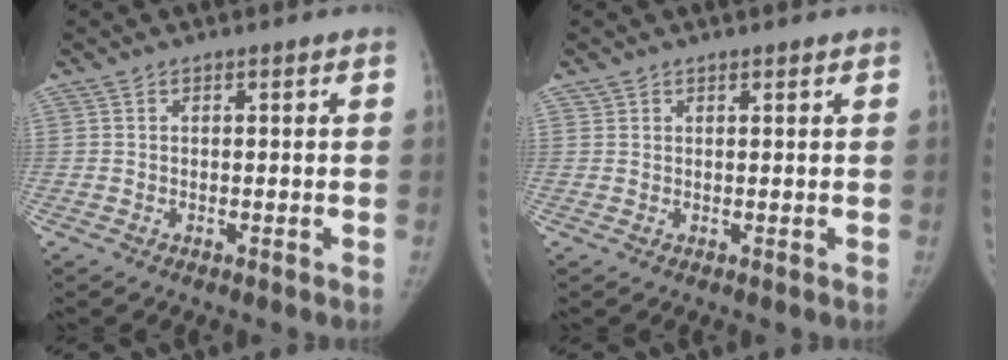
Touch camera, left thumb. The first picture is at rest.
{"total": 0.9, "force": [0.7, 0.6, 0.0], "torque": [0.011, -0.004, 0.007]}